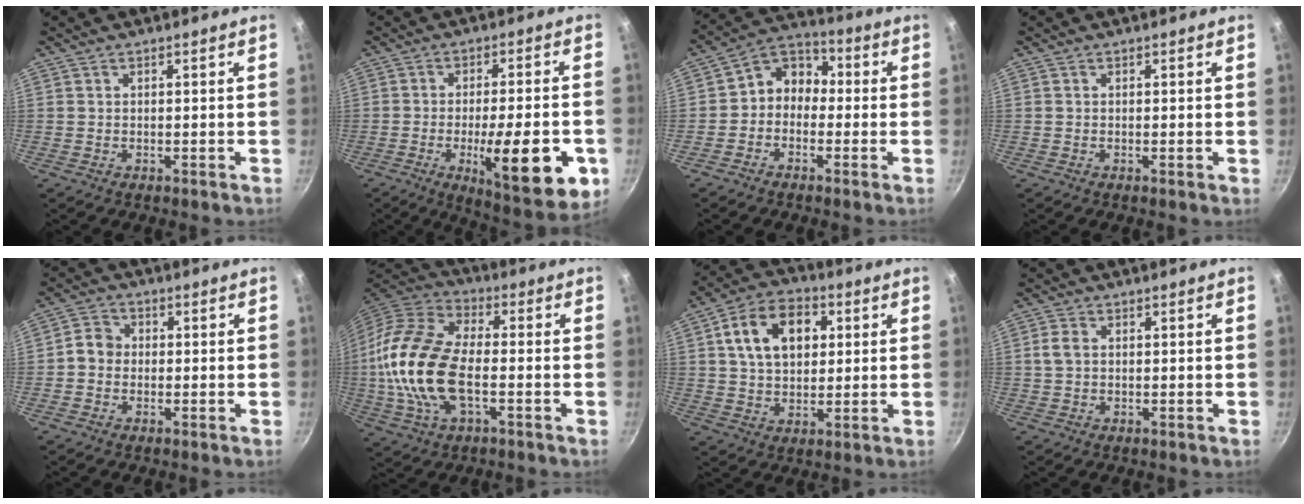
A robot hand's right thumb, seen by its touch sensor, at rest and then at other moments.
{"total": 18.2, "force": [-5.5, 5.1, 16.6], "torque": [-0.212, 0.008, -0.073]}
{"total": 7.3, "force": [-1.2, 6.1, 3.9], "torque": [-0.031, 0.040, -0.045]}
{"total": 0.0}
{"total": 4.1, "force": [-0.5, 3.6, 1.8], "torque": [-0.015, 0.011, -0.023]}
{"total": 19.9, "force": [-2.4, 10.7, 16.6], "torque": [-0.329, 0.031, -0.057]}
{"total": 13.7, "force": [3.7, 9.4, 9.3], "torque": [-0.130, 0.009, 0.052]}
{"total": 2.7, "force": [0.3, 1.9, 1.8], "torque": [-0.033, 0.006, 0.005]}